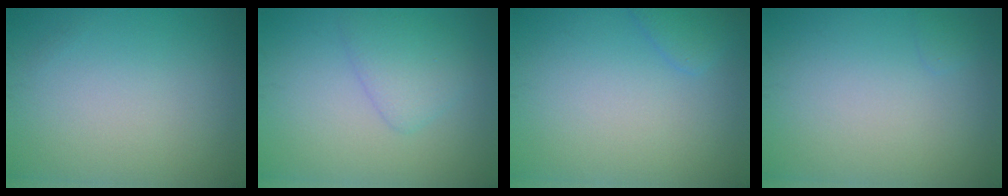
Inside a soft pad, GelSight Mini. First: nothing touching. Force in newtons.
{"total": 2.7, "press": 2.7, "slide": 0.1}
{"total": 1.6, "press": 1.6, "slide": 0.2}
{"total": 0.6, "press": 0.6, "slide": 0.0}